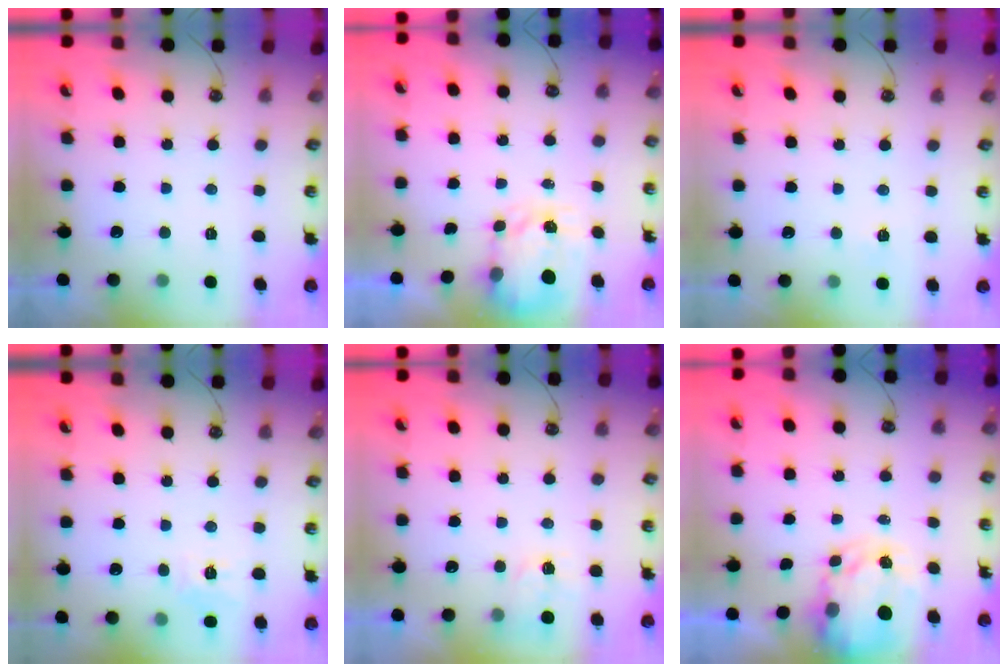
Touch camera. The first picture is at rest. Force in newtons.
{"total": 3.6, "press": 3.5, "slide": 0.5}
{"total": 2.7, "press": 2.6, "slide": 0.4}
{"total": 7.5, "press": 7.5, "slide": 0.7}
{"total": 4.8, "press": 4.8, "slide": 0.6}
{"total": 5.9, "press": 5.8, "slide": 0.6}